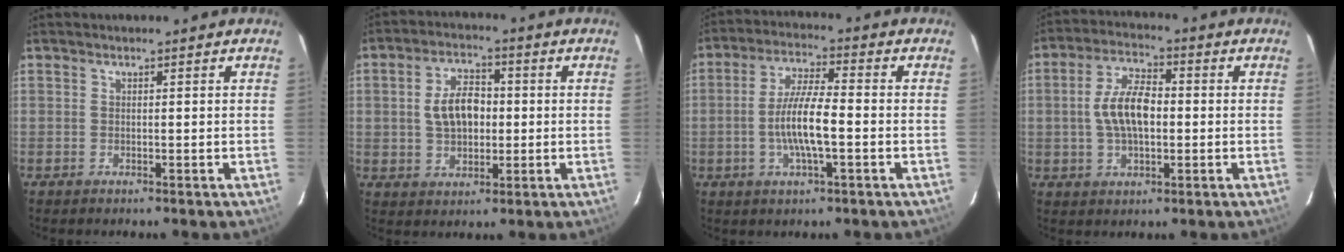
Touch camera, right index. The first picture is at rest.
{"total": 8.4, "force": [0.4, 5.3, 6.5], "torque": [-0.121, 0.019, 0.014]}
{"total": 9.0, "force": [-1.9, 1.6, 8.7], "torque": [-0.169, 0.001, -0.037]}
{"total": 9.2, "force": [-0.2, 4.6, 8.0], "torque": [-0.156, 0.014, -0.003]}